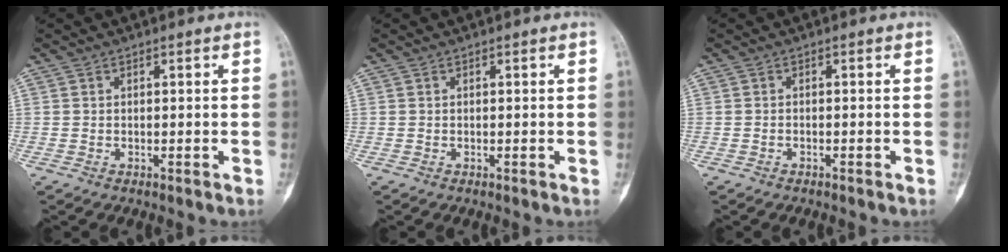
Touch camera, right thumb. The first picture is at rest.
{"total": 0.0}
{"total": 0.6, "force": [-0.5, 0.2, 0.2], "torque": [-0.010, 0.002, -0.007]}